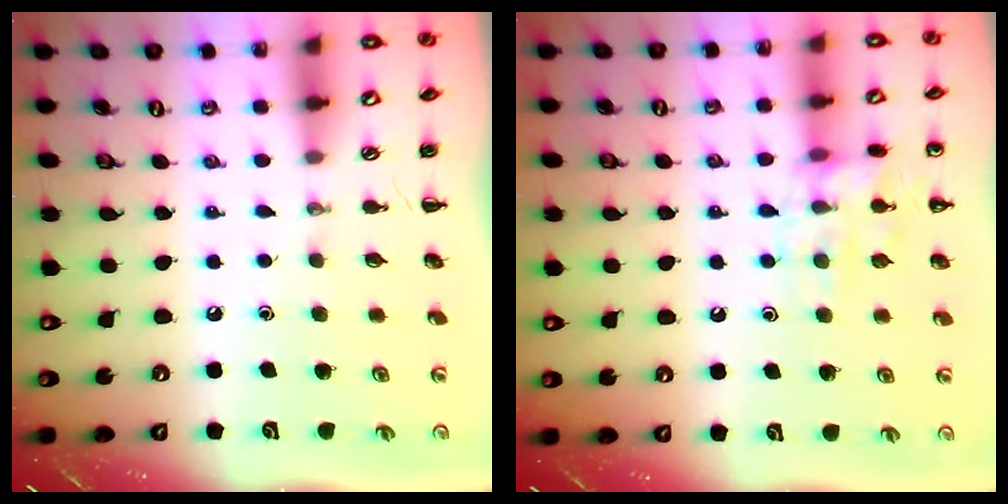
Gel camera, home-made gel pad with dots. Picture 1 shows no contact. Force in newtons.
{"total": 12.2, "press": 12.2, "slide": 0.7}